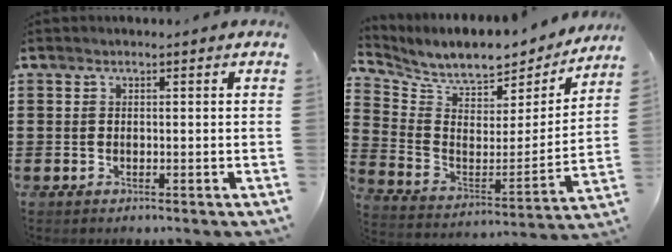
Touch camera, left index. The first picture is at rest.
{"total": 7.2, "force": [6.7, 1.6, 2.1], "torque": [-0.070, -0.057, 0.112]}